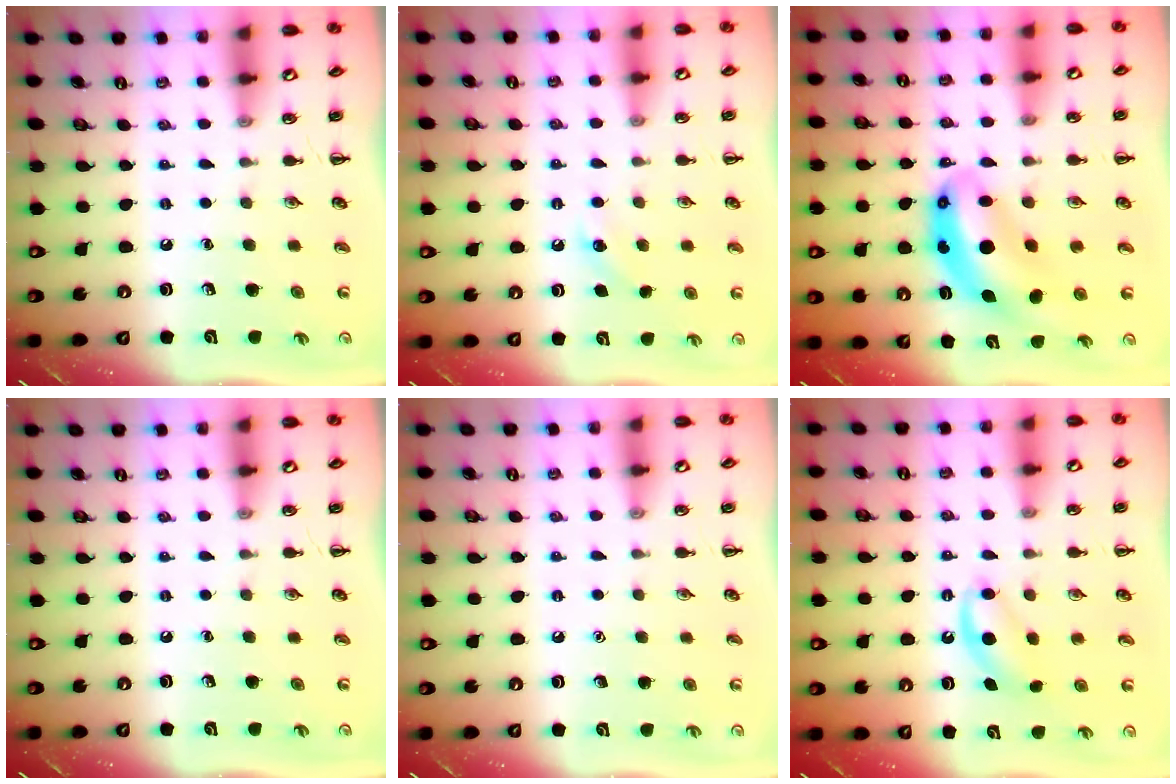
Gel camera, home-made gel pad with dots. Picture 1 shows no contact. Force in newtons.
{"total": 4.6, "press": 4.4, "slide": 1.3}
{"total": 9.2, "press": 8.9, "slide": 2.3}
{"total": 0.0}
{"total": 1.6, "press": 1.5, "slide": 0.1}
{"total": 5.1, "press": 5.0, "slide": 1.1}